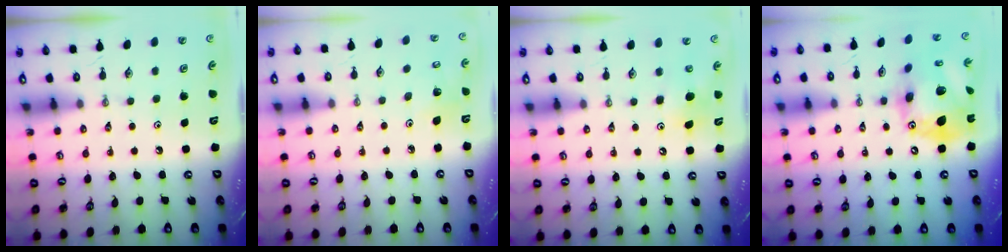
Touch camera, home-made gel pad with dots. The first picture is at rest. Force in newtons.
{"total": 3.5, "press": 3.3, "slide": 1.1}
{"total": 6.4, "press": 6.1, "slide": 2.0}
{"total": 21.2, "press": 21.1, "slide": 2.5}